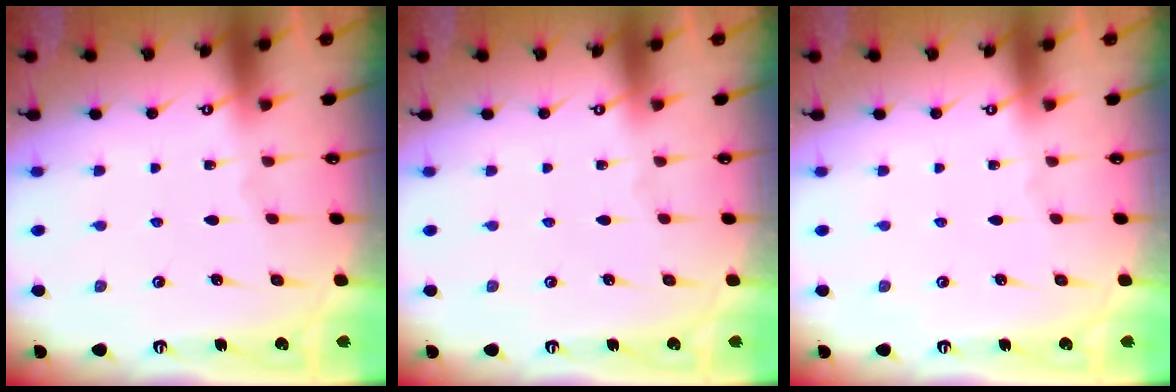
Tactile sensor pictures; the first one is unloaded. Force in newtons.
{"total": 0.0}
{"total": 0.0}